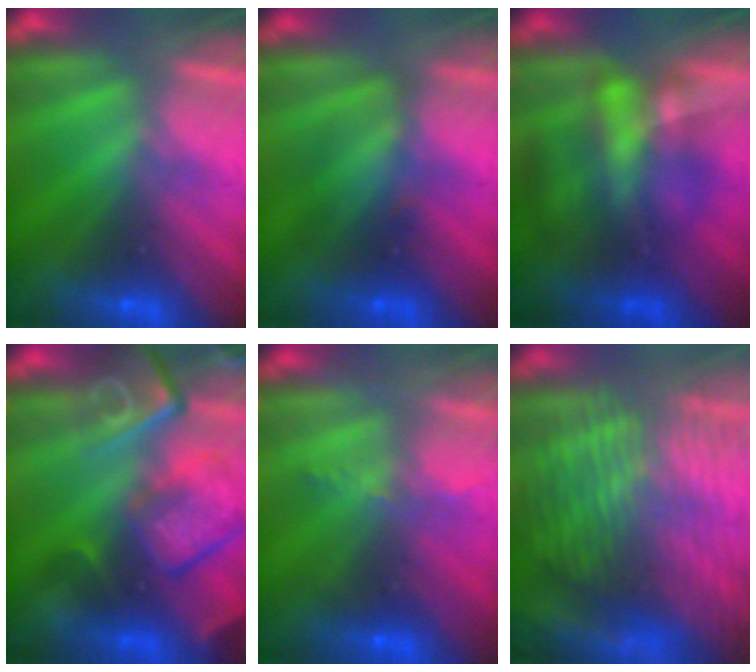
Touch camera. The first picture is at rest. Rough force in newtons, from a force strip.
{"total": 2.4}
{"total": 4.8}
{"total": 8.6}
{"total": 2.3}
{"total": 6.8}